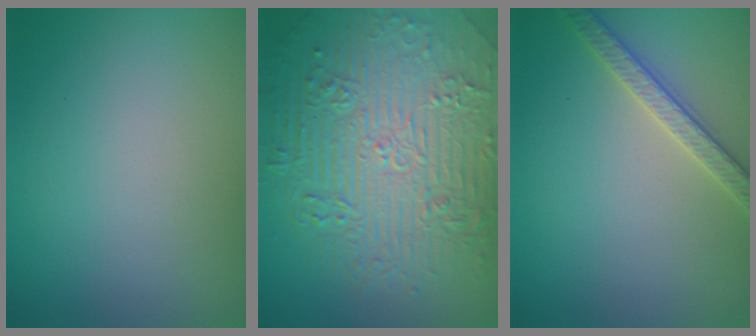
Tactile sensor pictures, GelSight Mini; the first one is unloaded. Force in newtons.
{"total": 11.0, "press": 7.4, "slide": 8.2}
{"total": 2.6, "press": 2.5, "slide": 0.5}